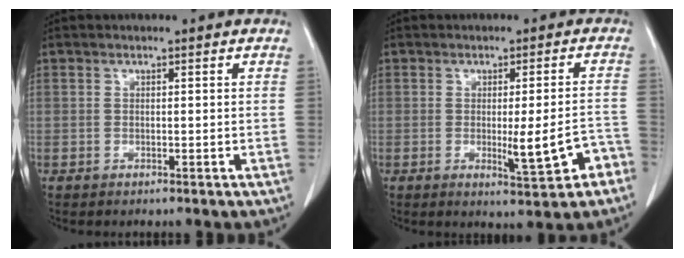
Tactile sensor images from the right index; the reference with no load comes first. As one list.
[{"total": 7.1, "force": [-2.8, 1.0, 6.5], "torque": [-0.082, -0.001, -0.028]}]